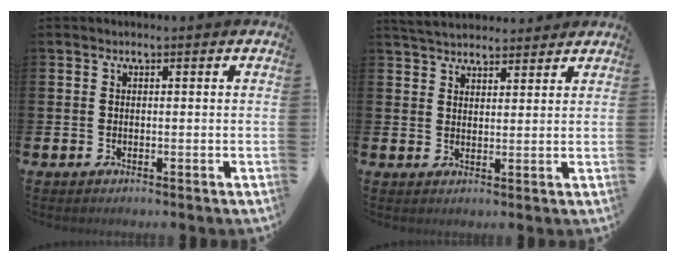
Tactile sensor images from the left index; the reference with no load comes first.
{"total": 4.2, "force": [4.1, 1.0, 0.4], "torque": [-0.023, -0.015, 0.076]}